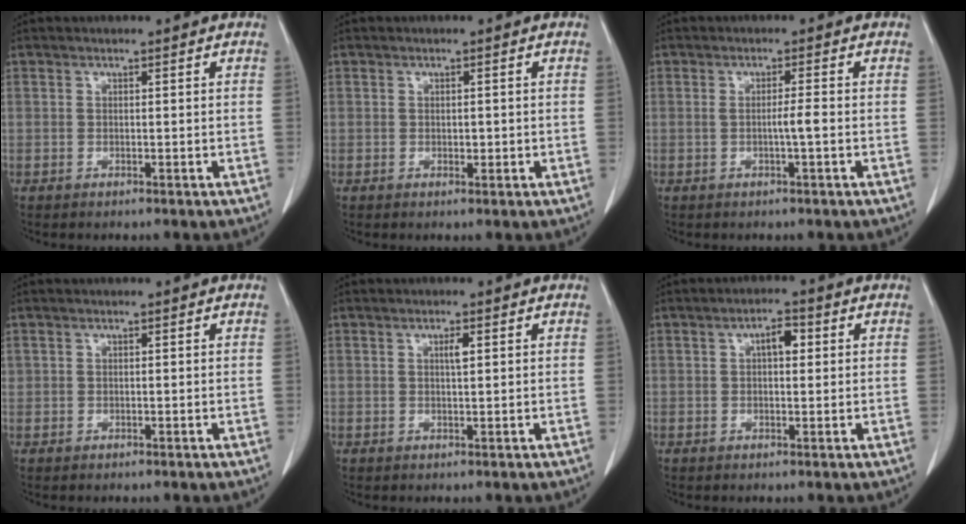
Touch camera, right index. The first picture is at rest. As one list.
[{"total": 1.0, "force": [-0.1, 0.8, 0.7], "torque": [-0.007, 0.001, -0.001]}, {"total": 2.1, "force": [-0.4, -0.3, 2.0], "torque": [-0.033, 0.000, -0.008]}, {"total": 0.0}, {"total": 1.5, "force": [0.5, 0.2, 1.4], "torque": [-0.026, 0.000, 0.009]}, {"total": 3.2, "force": [0.8, 1.3, 2.8], "torque": [-0.048, 0.008, 0.011]}]